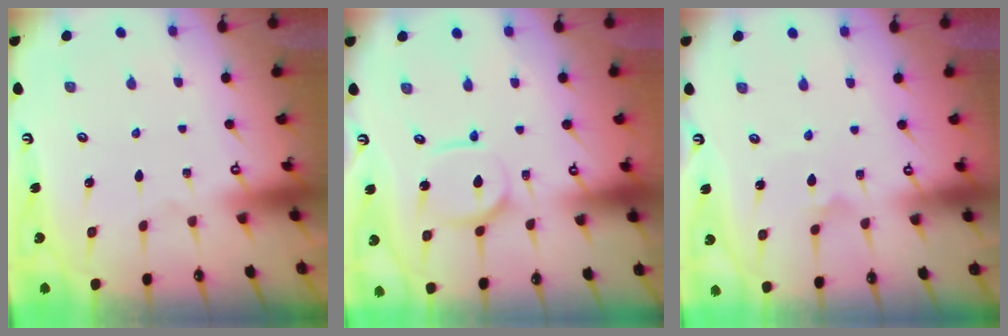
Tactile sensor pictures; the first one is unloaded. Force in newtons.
{"total": 9.0, "press": 9.0, "slide": 0.9}
{"total": 2.7, "press": 2.7, "slide": 0.5}